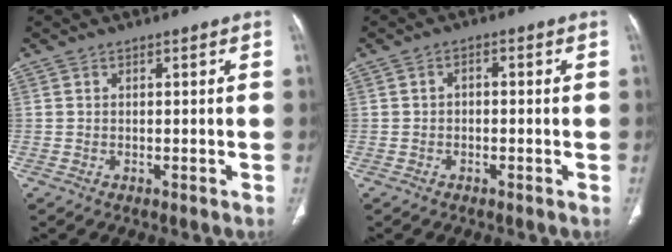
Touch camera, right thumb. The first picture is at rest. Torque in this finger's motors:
{"motor_torque": [-0.12, -0.50, -0.14, -0.21, 0.05]}